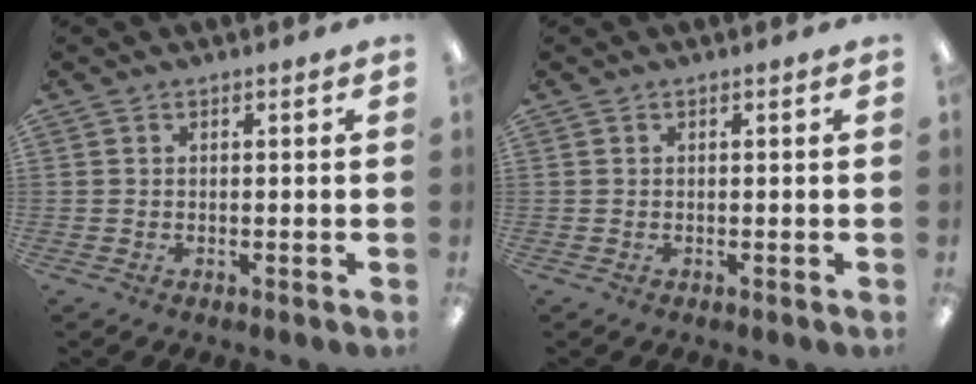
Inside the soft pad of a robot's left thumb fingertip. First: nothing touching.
{"total": 0.0}